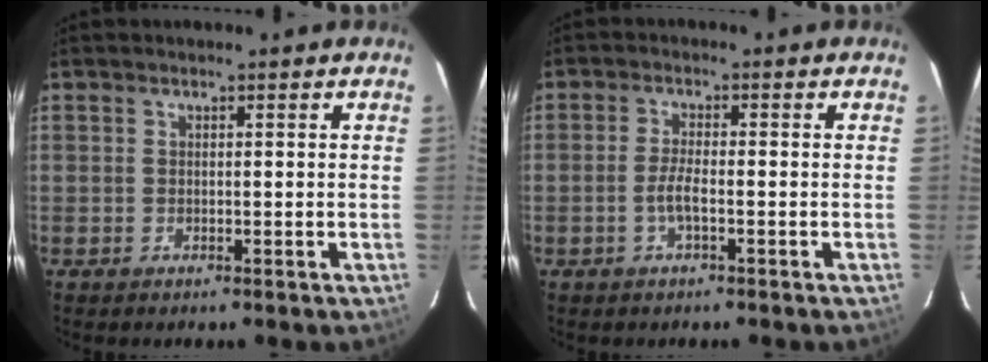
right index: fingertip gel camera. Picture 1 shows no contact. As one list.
[{"total": 2.8, "force": [-1.2, 0.4, 2.5], "torque": [-0.054, -0.001, -0.023]}]